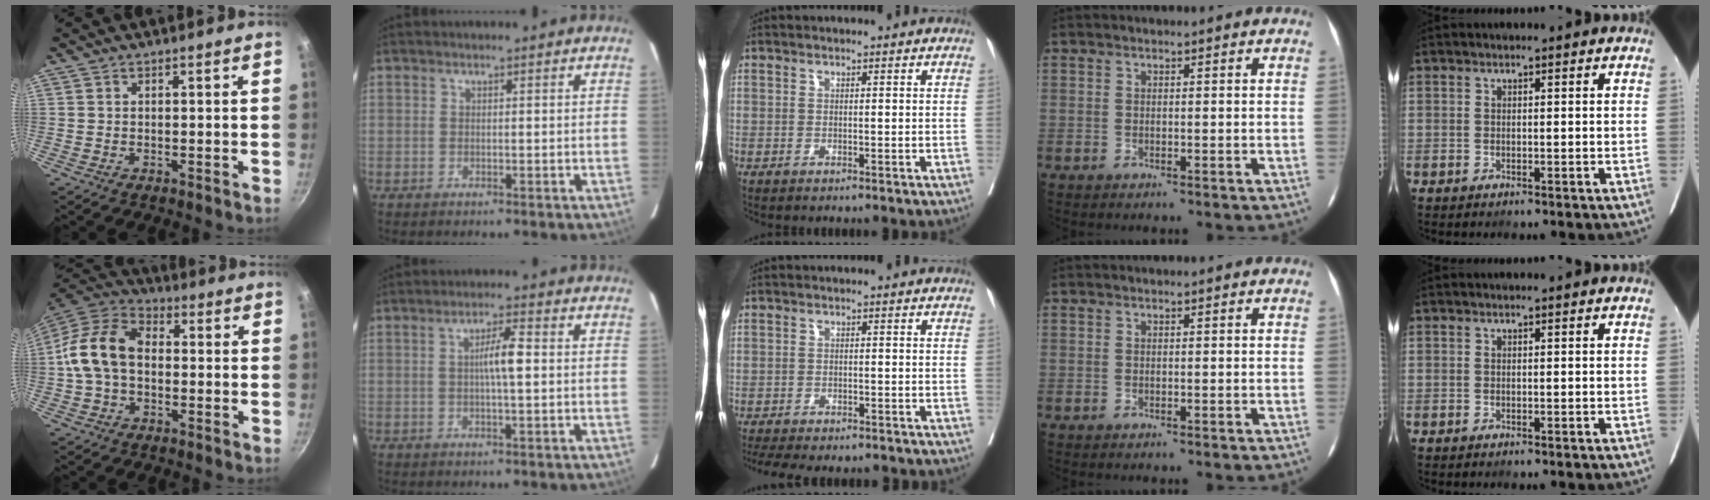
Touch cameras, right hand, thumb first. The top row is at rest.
{"thumb": {"total": 13.8, "force": [-0.5, 9.4, 10.1], "torque": [-0.197, 0.037, -0.018]}, "index": {"total": 4.3, "force": [0.2, 0.3, 4.3], "torque": [-0.077, 0.006, 0.002]}, "middle": {"total": 9.8, "force": [-8.7, 2.6, 3.7], "torque": [-0.057, -0.007, -0.119]}}